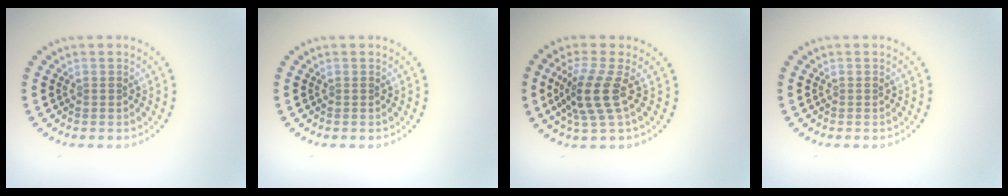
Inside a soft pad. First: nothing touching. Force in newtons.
{"total": 0.0}
{"total": 3.7, "press": 2.8, "slide": 2.5}
{"total": 0.0}